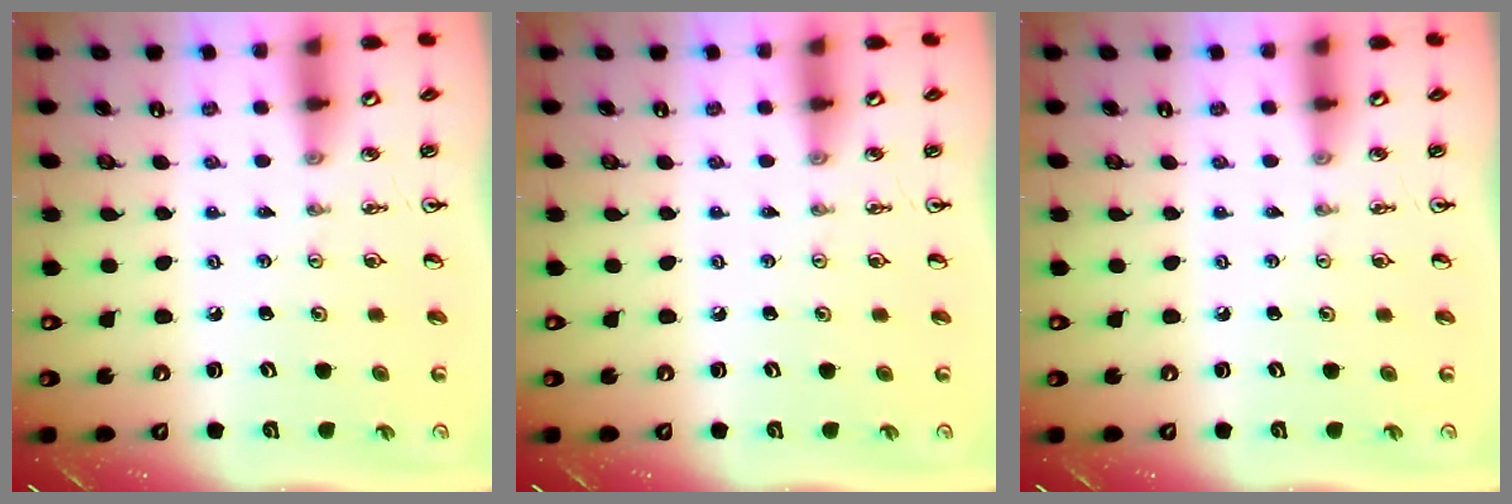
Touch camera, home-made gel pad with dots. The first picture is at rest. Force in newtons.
{"total": 0.0}
{"total": 0.0}